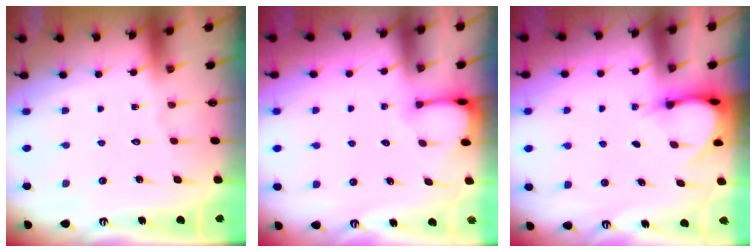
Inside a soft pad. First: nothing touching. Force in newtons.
{"total": 2.3, "press": 2.3, "slide": 0.4}
{"total": 3.9, "press": 3.9, "slide": 0.3}